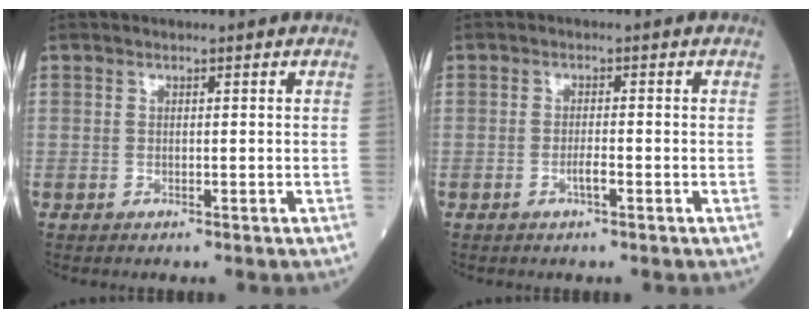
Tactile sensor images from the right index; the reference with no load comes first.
{"total": 1.6, "force": [-0.8, 0.1, 1.4], "torque": [-0.026, 0.001, -0.015]}